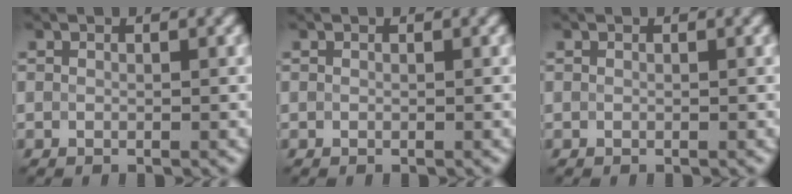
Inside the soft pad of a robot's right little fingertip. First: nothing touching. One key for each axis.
{"total": 0.0}
{"total": 0.0}